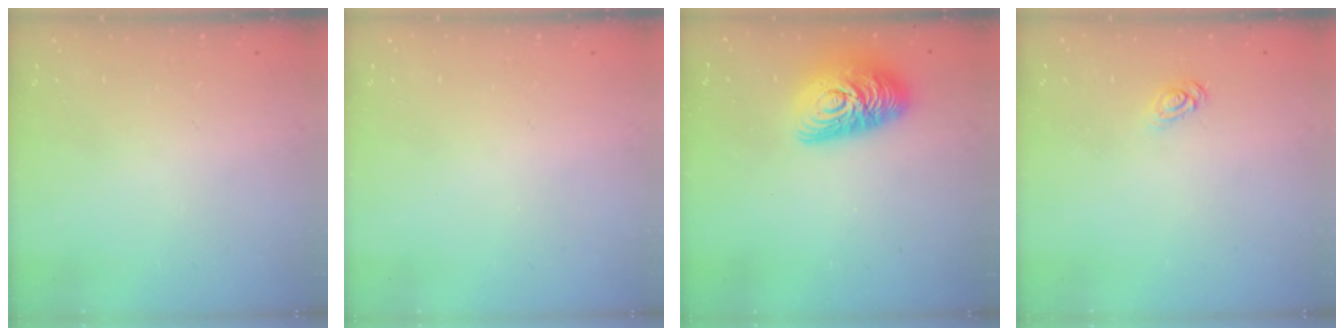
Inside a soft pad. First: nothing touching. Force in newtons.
{"total": 0.0}
{"total": 13.8, "press": 13.8, "slide": 1.3}
{"total": 3.0, "press": 3.0, "slide": 0.2}